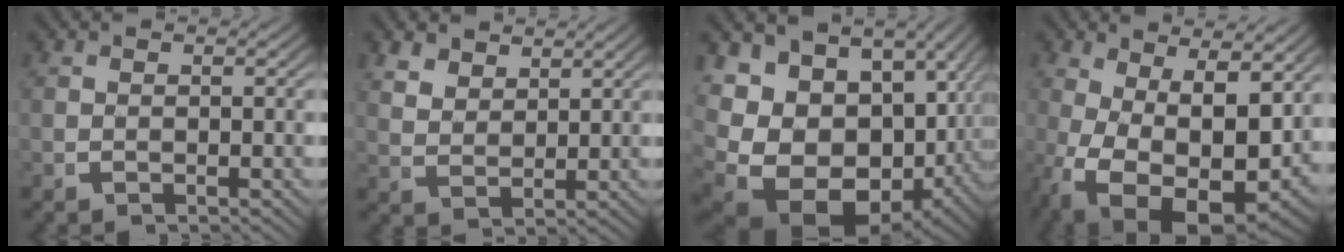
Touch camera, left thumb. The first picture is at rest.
{"total": 3.5, "force": [2.8, 1.6, 1.4], "torque": [-0.019, -0.007, 0.059]}
{"total": 19.3, "force": [-1.9, 14.5, 12.5], "torque": [-0.258, -0.082, -0.002]}
{"total": 12.1, "force": [-2.1, 6.7, 9.9], "torque": [-0.198, -0.062, 0.005]}